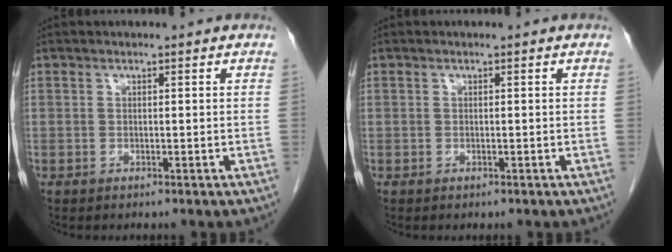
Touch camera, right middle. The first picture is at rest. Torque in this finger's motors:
{"motor_torque": [-0.08, -0.11, -0.11, -0.01]}